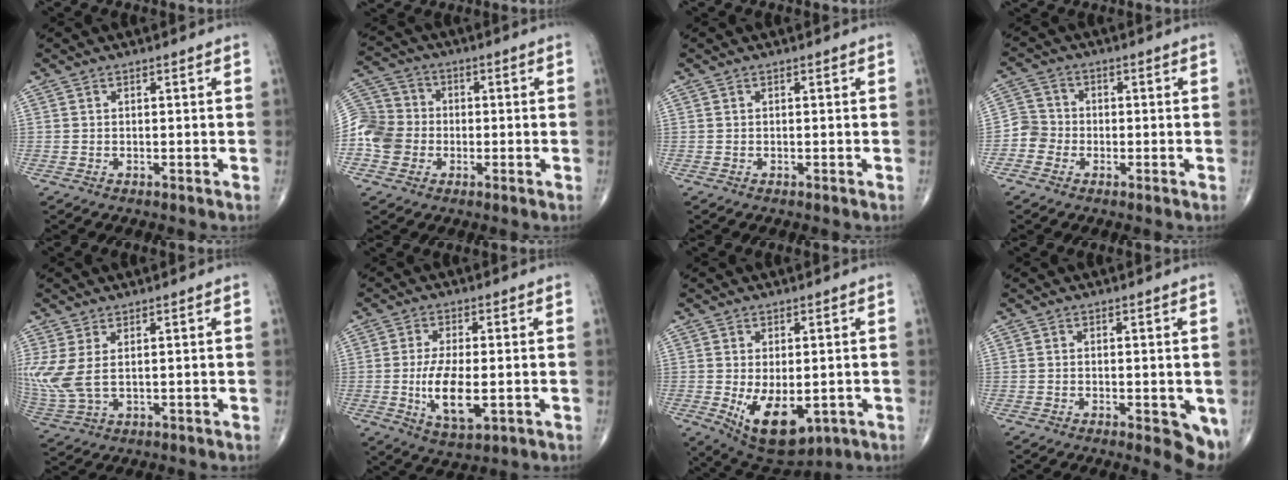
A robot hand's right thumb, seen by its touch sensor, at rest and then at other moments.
{"total": 10.3, "force": [-2.3, 9.1, 4.2], "torque": [-0.075, 0.024, -0.051]}
{"total": 0.0}
{"total": 4.3, "force": [-1.8, 3.9, 0.5], "torque": [0.011, 0.014, -0.048]}
{"total": 8.0, "force": [1.4, 4.2, 6.7], "torque": [-0.180, -0.002, 0.042]}
{"total": 9.2, "force": [-1.5, 3.6, 8.3], "torque": [-0.155, -0.015, -0.022]}
{"total": 11.0, "force": [-2.6, 5.8, 9.0], "torque": [-0.129, -0.016, -0.020]}
{"total": 6.0, "force": [-1.4, 2.0, 5.5], "torque": [-0.057, -0.015, -0.016]}